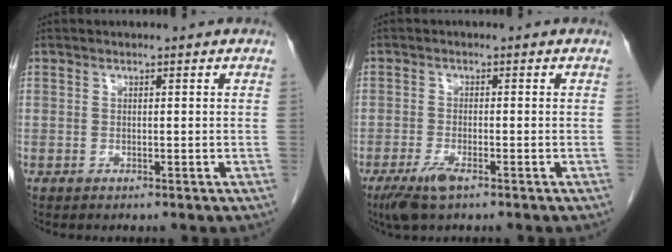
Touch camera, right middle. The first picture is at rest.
{"total": 4.1, "force": [-2.6, 0.8, 3.0], "torque": [-0.070, -0.010, -0.048]}